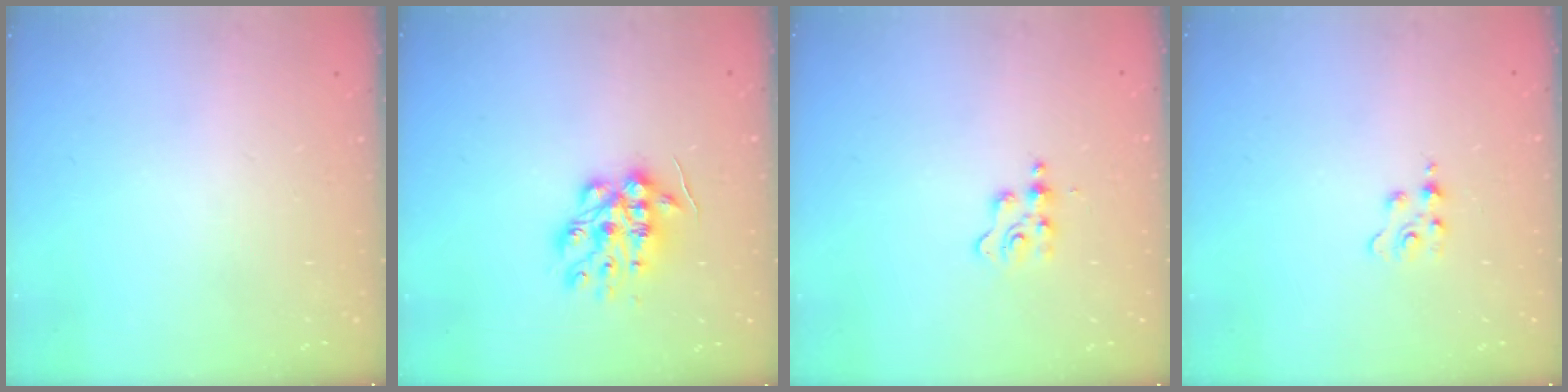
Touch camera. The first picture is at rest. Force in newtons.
{"total": 13.3, "press": 13.3, "slide": 0.3}
{"total": 2.4, "press": 2.4, "slide": 0.3}
{"total": 1.8, "press": 1.8, "slide": 0.3}